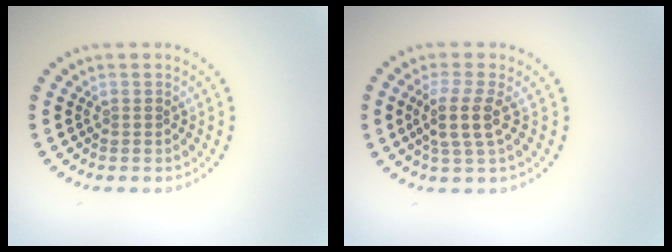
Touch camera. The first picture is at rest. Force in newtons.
{"total": 2.8, "press": 2.2, "slide": 1.7}